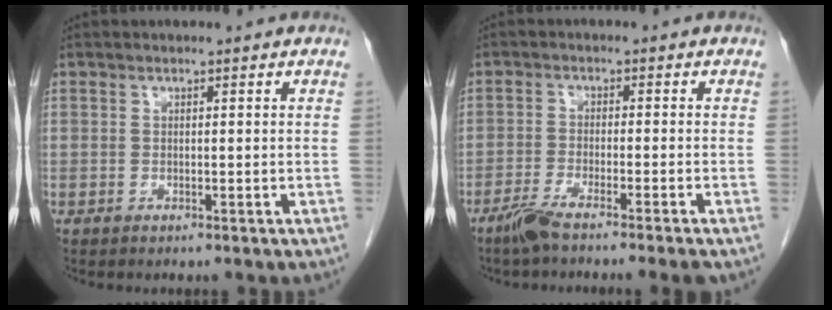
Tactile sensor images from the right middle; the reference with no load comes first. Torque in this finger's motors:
{"motor_torque": [-0.07, -0.26, 0.11, 0.03]}